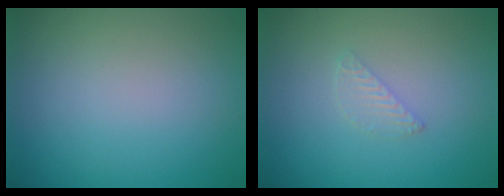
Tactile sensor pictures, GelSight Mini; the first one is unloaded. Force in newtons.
{"total": 1.1, "press": 1.1, "slide": 0.1}